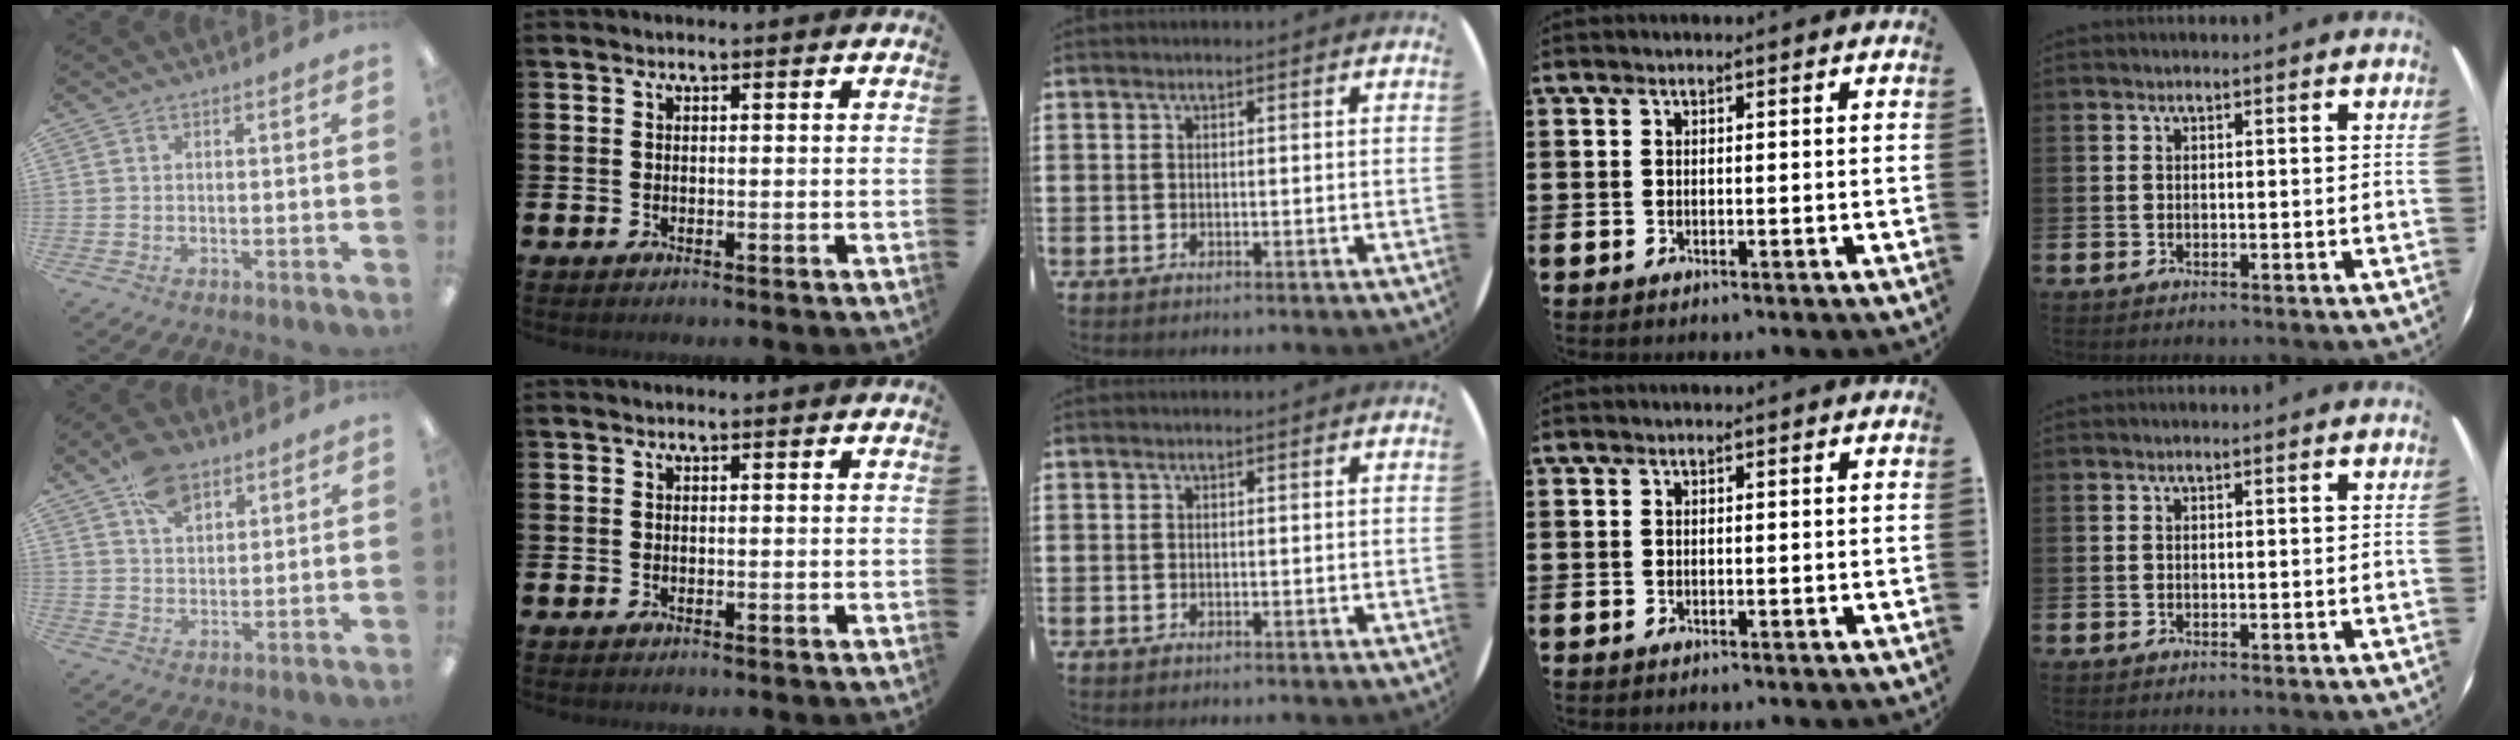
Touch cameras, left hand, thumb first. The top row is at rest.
{"thumb": {"total": 8.4, "force": [5.1, 4.9, 4.4], "torque": [-0.078, -0.012, 0.095]}}